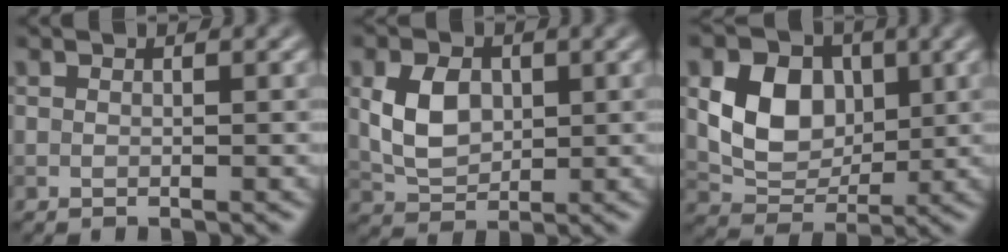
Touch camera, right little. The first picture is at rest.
{"total": 4.3, "force": [0.6, 3.1, 3.0], "torque": [-0.069, -0.001, 0.011]}
{"total": 6.4, "force": [1.1, 4.9, 3.9], "torque": [-0.075, -0.003, 0.021]}